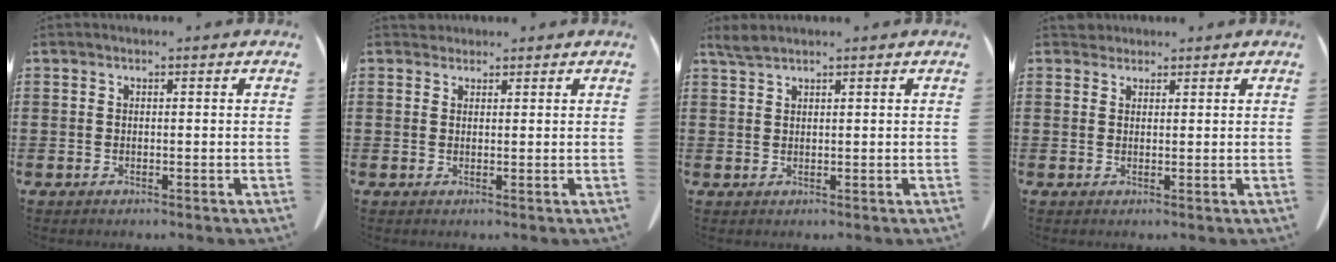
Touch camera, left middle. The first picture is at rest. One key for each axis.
{"total": 1.4, "fx": 1.3, "fy": 0.6, "fz": 0.1, "tx": -0.006, "ty": 0.001, "tz": 0.027}
{"total": 1.7, "fx": 1.4, "fy": 0.2, "fz": 0.9, "tx": -0.022, "ty": -0.002, "tz": 0.028}
{"total": 1.5, "fx": 1.4, "fy": 0.7, "fz": 0.0, "tx": -0.006, "ty": 0.001, "tz": 0.029}